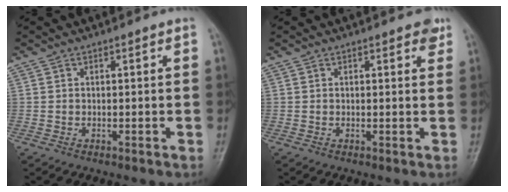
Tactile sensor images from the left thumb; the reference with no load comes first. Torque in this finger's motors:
{"motor_torque": [3.24, 1.77, -0.08, -0.41, 0.05]}